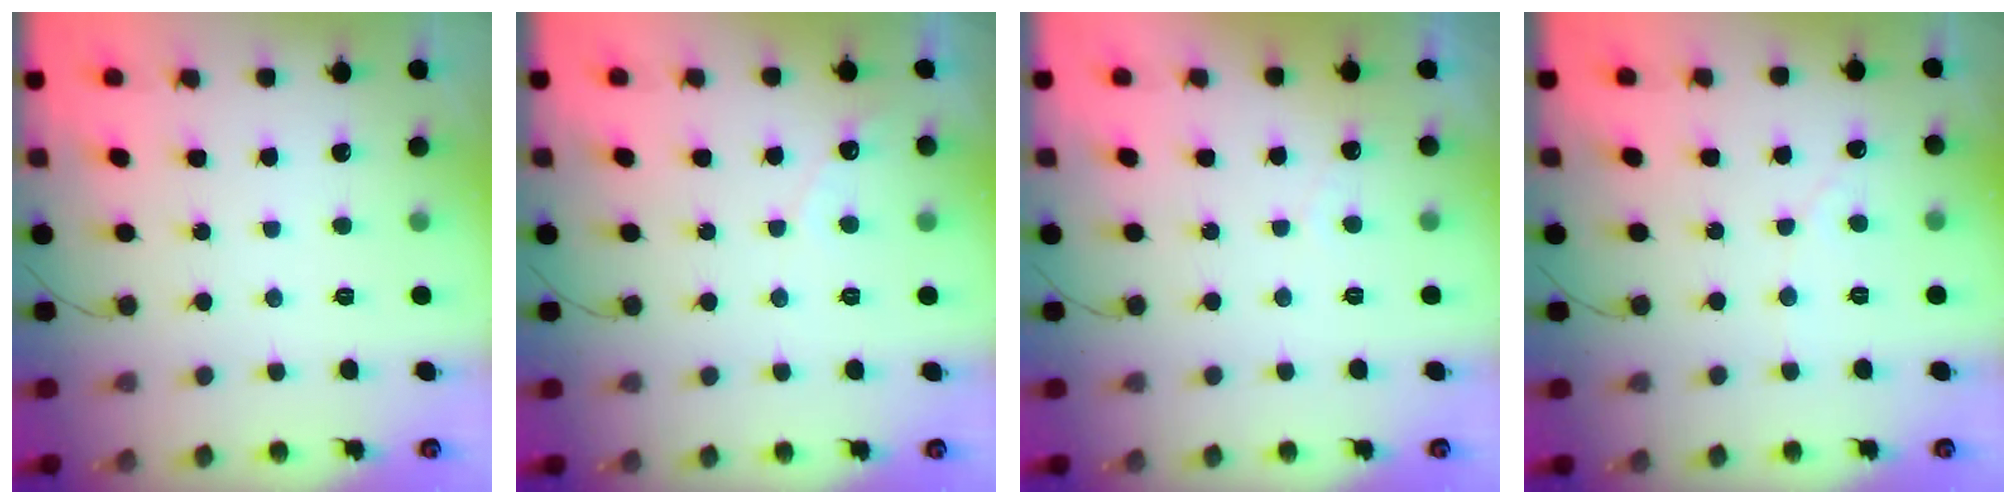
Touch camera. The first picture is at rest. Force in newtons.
{"total": 2.5, "press": 2.5, "slide": 0.1}
{"total": 2.2, "press": 2.2, "slide": 0.1}
{"total": 3.0, "press": 2.9, "slide": 0.3}